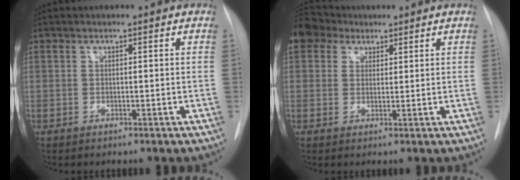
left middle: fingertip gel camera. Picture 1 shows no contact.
{"total": 6.4, "force": [4.6, 4.2, 1.3], "torque": [-0.026, 0.030, 0.089]}